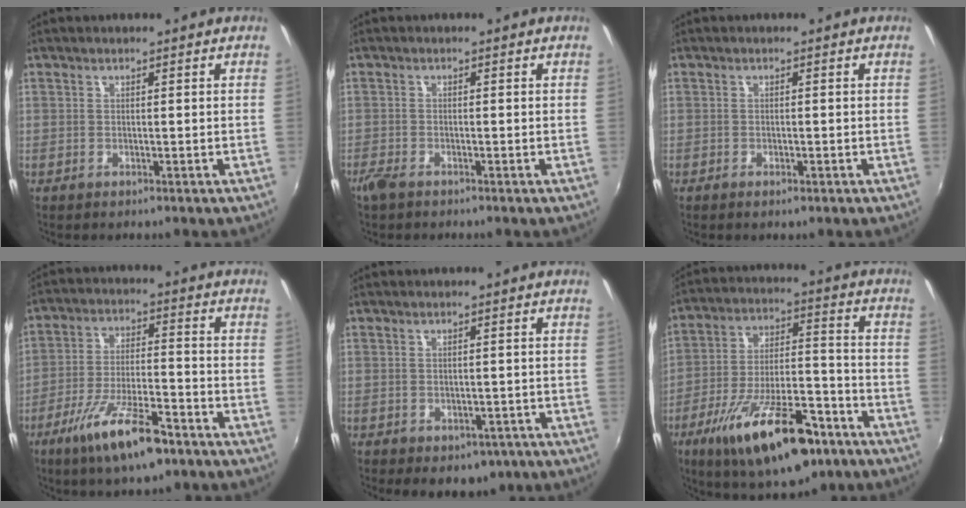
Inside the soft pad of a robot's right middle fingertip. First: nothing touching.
{"total": 2.6, "force": [-2.1, 0.9, 1.3], "torque": [-0.034, -0.008, -0.043]}
{"total": 1.6, "force": [-1.0, 0.8, 1.0], "torque": [-0.017, -0.004, -0.018]}
{"total": 13.6, "force": [-8.6, 3.5, 10.0], "torque": [-0.203, -0.023, -0.151]}
{"total": 6.2, "force": [-3.3, 4.2, 3.3], "torque": [-0.060, -0.020, -0.034]}
{"total": 22.5, "force": [-13.4, 8.3, 16.0], "torque": [-0.277, -0.022, -0.205]}